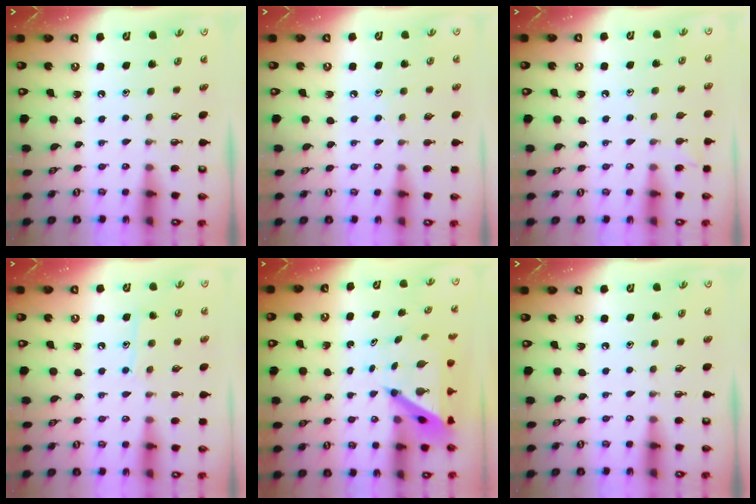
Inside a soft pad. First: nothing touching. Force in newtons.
{"total": 4.9, "press": 4.8, "slide": 0.6}
{"total": 4.5, "press": 4.5, "slide": 0.5}
{"total": 8.0, "press": 8.0, "slide": 0.6}
{"total": 6.5, "press": 6.5, "slide": 0.6}
{"total": 0.0}